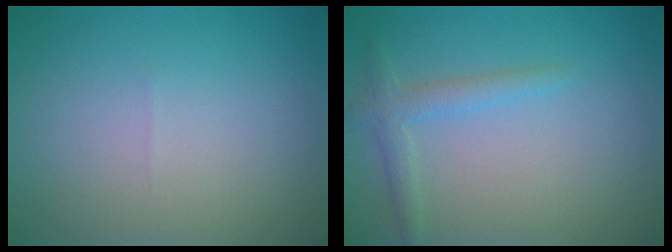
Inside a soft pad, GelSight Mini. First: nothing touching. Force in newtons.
{"total": 2.0, "press": 2.0, "slide": 0.1}